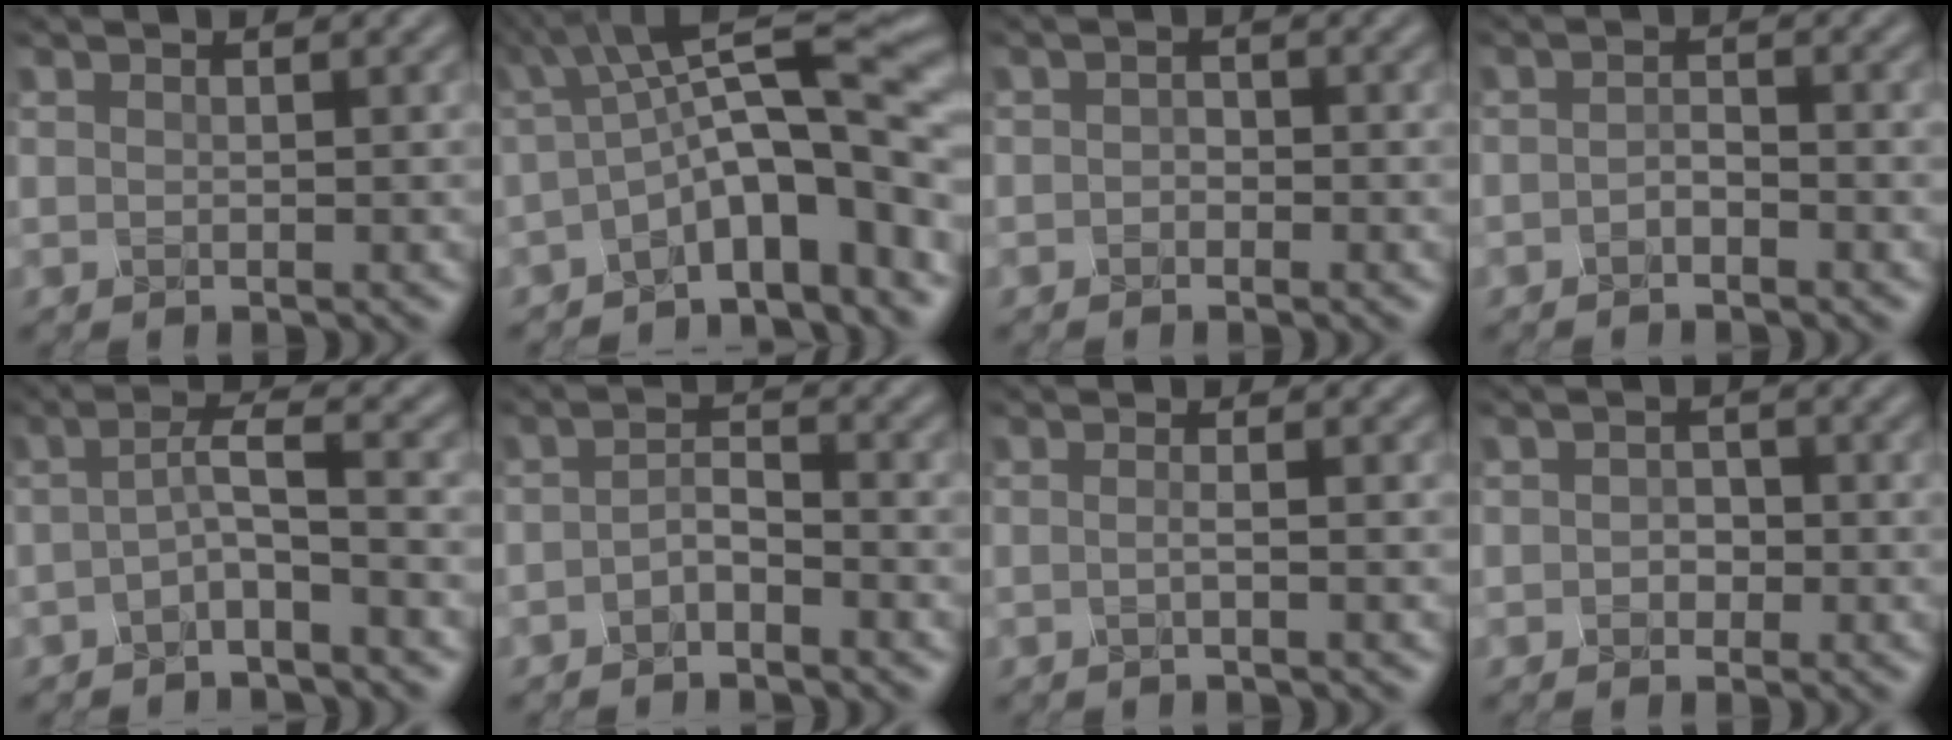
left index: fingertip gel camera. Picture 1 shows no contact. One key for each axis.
{"total": 10.5, "fx": -1.8, "fy": 3.0, "fz": 9.9, "tx": -0.136, "ty": 0.021, "tz": -0.047}
{"total": 1.2, "fx": -0.8, "fy": 0.8, "fz": 0.4, "tx": -0.004, "ty": 0.003, "tz": -0.022}
{"total": 1.5, "fx": -1.4, "fy": 0.5, "fz": 0.5, "tx": -0.012, "ty": 0.001, "tz": -0.030}
{"total": 2.6, "fx": -1.5, "fy": 0.2, "fz": 2.1, "tx": -0.043, "ty": 0.006, "tz": -0.036}
{"total": 2.1, "fx": -1.9, "fy": 0.5, "fz": 0.8, "tx": -0.017, "ty": 0.006, "tz": -0.041}
{"total": 1.1, "fx": -0.8, "fy": 0.2, "fz": 0.7, "tx": -0.010, "ty": -0.001, "tz": -0.027}
{"total": 1.7, "fx": -0.8, "fy": 1.3, "fz": 0.6, "tx": -0.010, "ty": 0.001, "tz": -0.023}